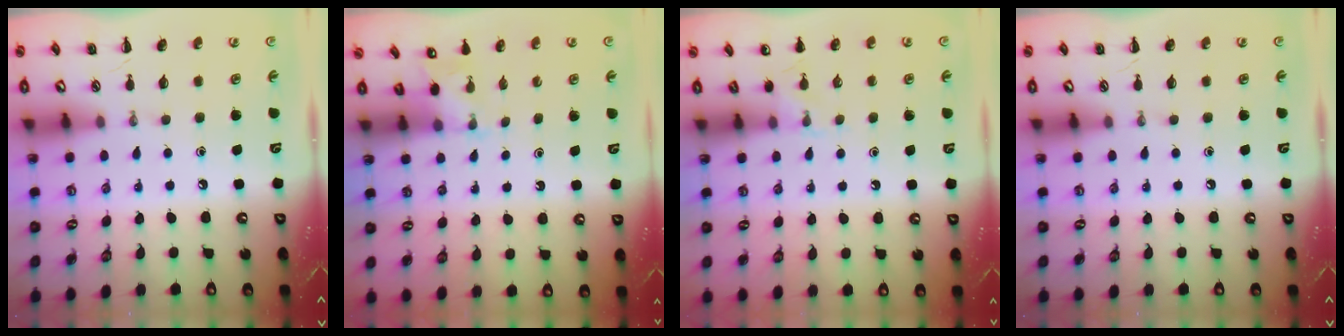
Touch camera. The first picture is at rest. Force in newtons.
{"total": 2.2, "press": 2.1, "slide": 0.7}
{"total": 4.9, "press": 4.6, "slide": 1.7}
{"total": 0.0}